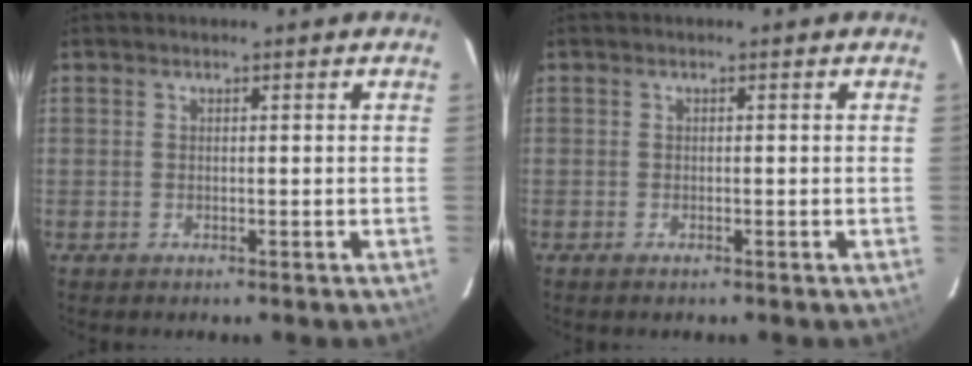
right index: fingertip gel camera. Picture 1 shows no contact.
{"total": 0.8, "force": [-0.6, 0.2, 0.4], "torque": [-0.009, -0.001, -0.012]}